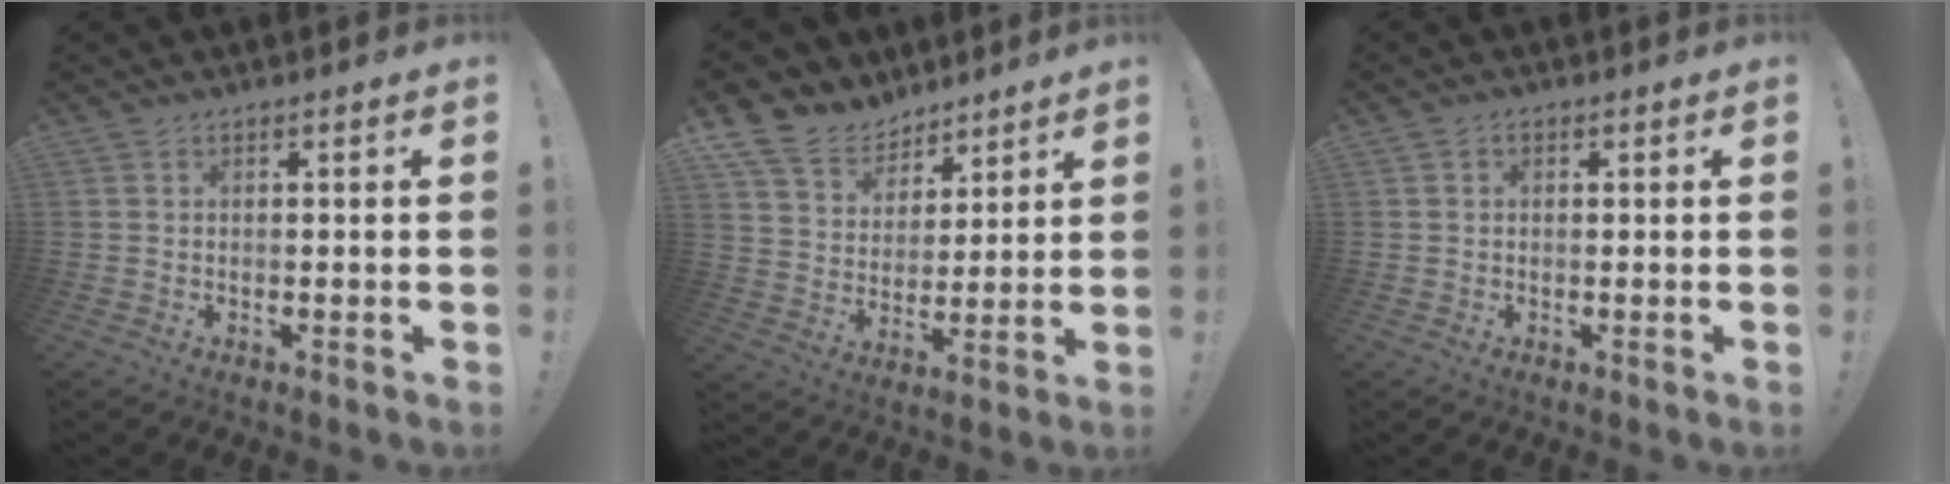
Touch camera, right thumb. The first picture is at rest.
{"total": 12.3, "force": [9.3, 7.6, 2.8], "torque": [-0.059, -0.075, 0.179]}
{"total": 0.9, "force": [0.0, 0.8, 0.5], "torque": [-0.012, 0.005, 0.000]}